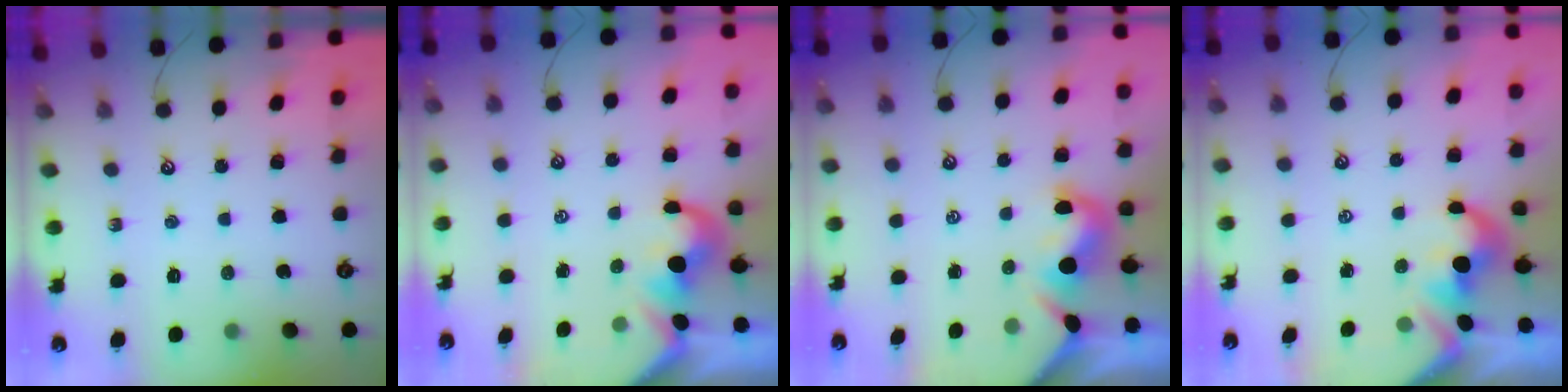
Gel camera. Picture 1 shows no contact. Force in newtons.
{"total": 1.4, "press": 1.1, "slide": 0.9}
{"total": 1.5, "press": 1.2, "slide": 0.9}
{"total": 1.9, "press": 1.8, "slide": 0.7}